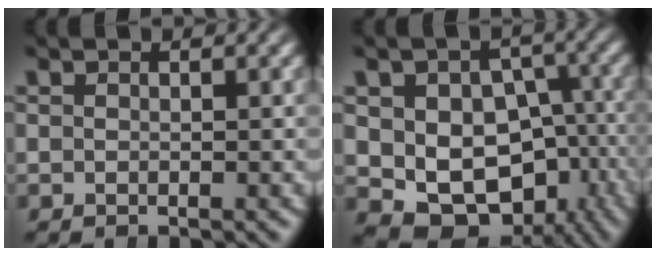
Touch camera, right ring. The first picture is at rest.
{"total": 14.1, "force": [-4.7, 11.1, 7.3], "torque": [-0.139, -0.088, -0.043]}